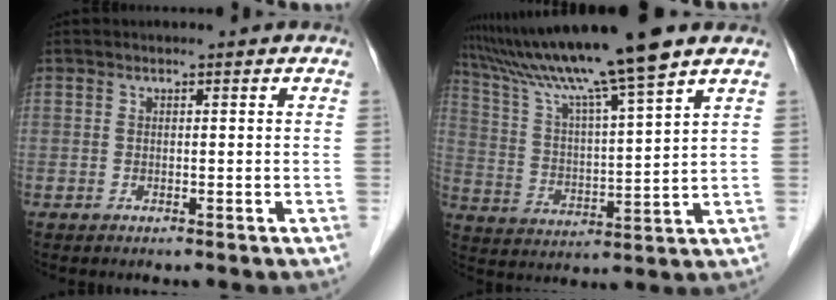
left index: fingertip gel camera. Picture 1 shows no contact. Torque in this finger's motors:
{"motor_torque": [0.52, -0.72, 1.05, 0.21]}